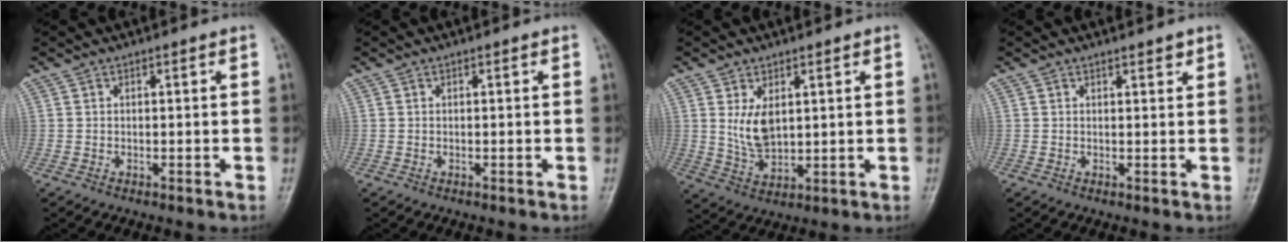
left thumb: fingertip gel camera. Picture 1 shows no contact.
{"total": 0.0}
{"total": 6.7, "force": [1.8, 4.0, 5.0], "torque": [-0.078, -0.017, 0.045]}
{"total": 1.4, "force": [1.0, 0.6, 0.8], "torque": [-0.006, -0.005, 0.013]}